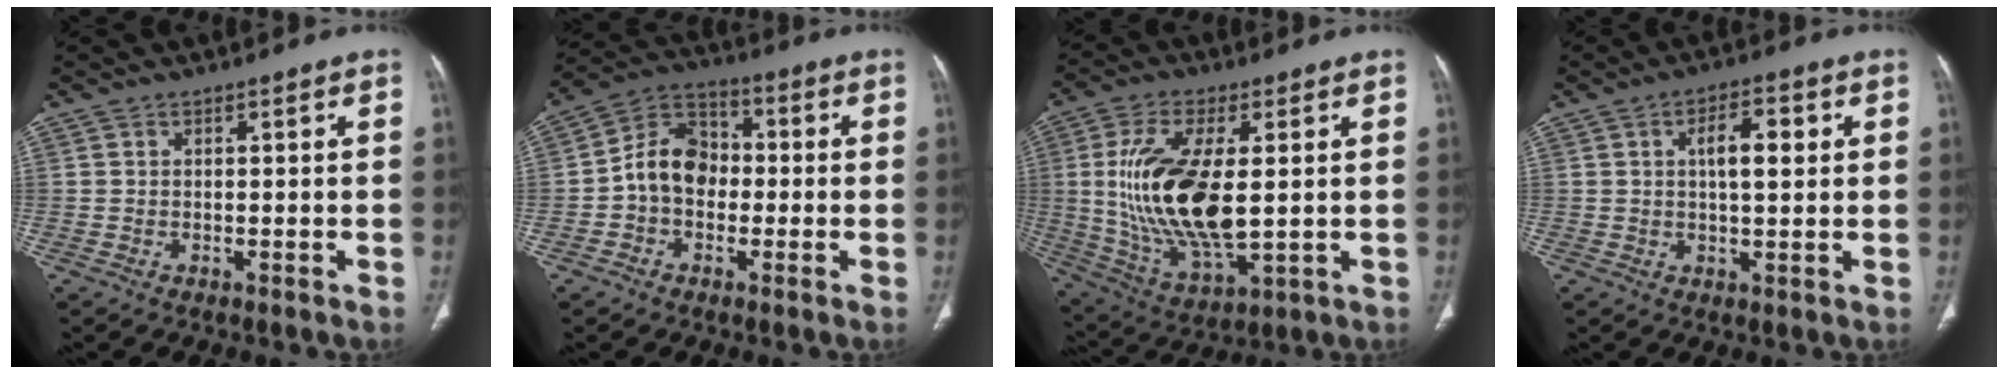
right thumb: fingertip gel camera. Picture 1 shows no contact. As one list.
[{"total": 9.8, "force": [-1.1, 7.6, 6.1], "torque": [-0.085, 0.035, -0.035]}, {"total": 19.3, "force": [1.2, 8.4, 17.4], "torque": [-0.347, -0.018, 0.032]}, {"total": 6.8, "force": [1.5, 2.6, 6.0], "torque": [-0.089, 0.004, 0.023]}]